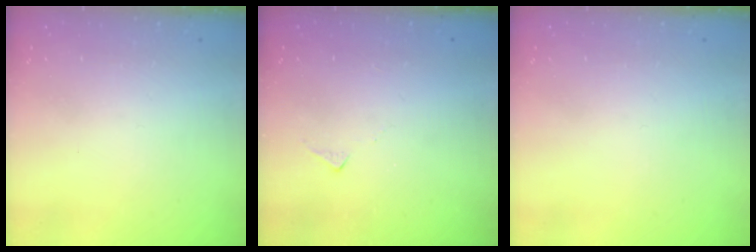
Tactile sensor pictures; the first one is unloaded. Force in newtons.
{"total": 5.4, "press": 5.3, "slide": 0.7}
{"total": 0.0}